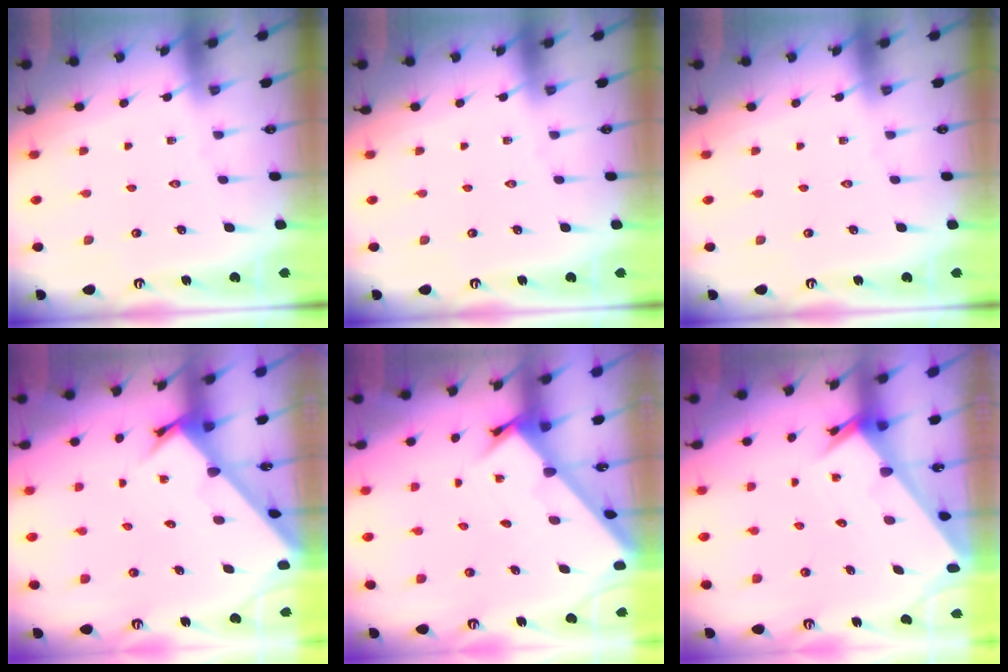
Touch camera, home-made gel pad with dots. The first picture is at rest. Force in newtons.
{"total": 0.0}
{"total": 0.0}
{"total": 2.9, "press": 2.9, "slide": 0.2}
{"total": 2.6, "press": 2.6, "slide": 0.2}
{"total": 2.4, "press": 2.4, "slide": 0.0}